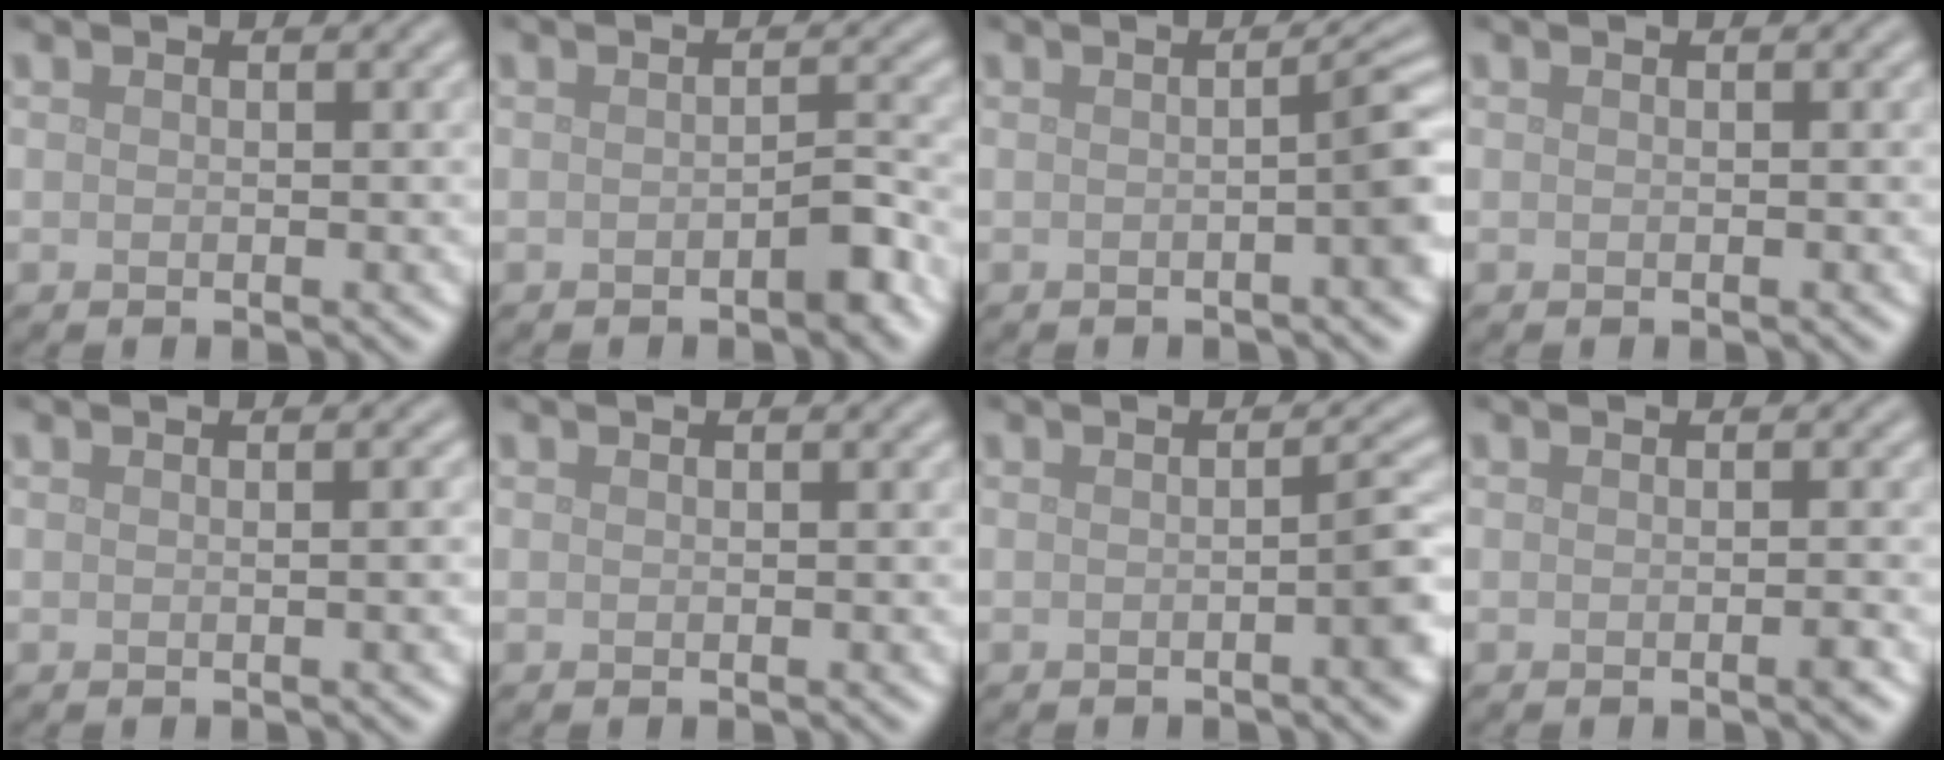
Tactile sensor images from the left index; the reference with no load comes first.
{"total": 1.8, "force": [-1.0, 0.4, 1.5], "torque": [-0.023, 0.002, -0.016]}
{"total": 3.5, "force": [-0.4, 0.6, 3.4], "torque": [-0.035, 0.010, -0.010]}
{"total": 0.0}
{"total": 1.1, "force": [0.0, 0.3, 1.1], "torque": [-0.009, 0.004, -0.003]}
{"total": 0.0}
{"total": 2.7, "force": [-0.4, 0.5, 2.6], "torque": [-0.028, 0.006, -0.009]}
{"total": 0.8, "force": [-0.3, 0.1, 0.8], "torque": [-0.010, 0.000, -0.006]}